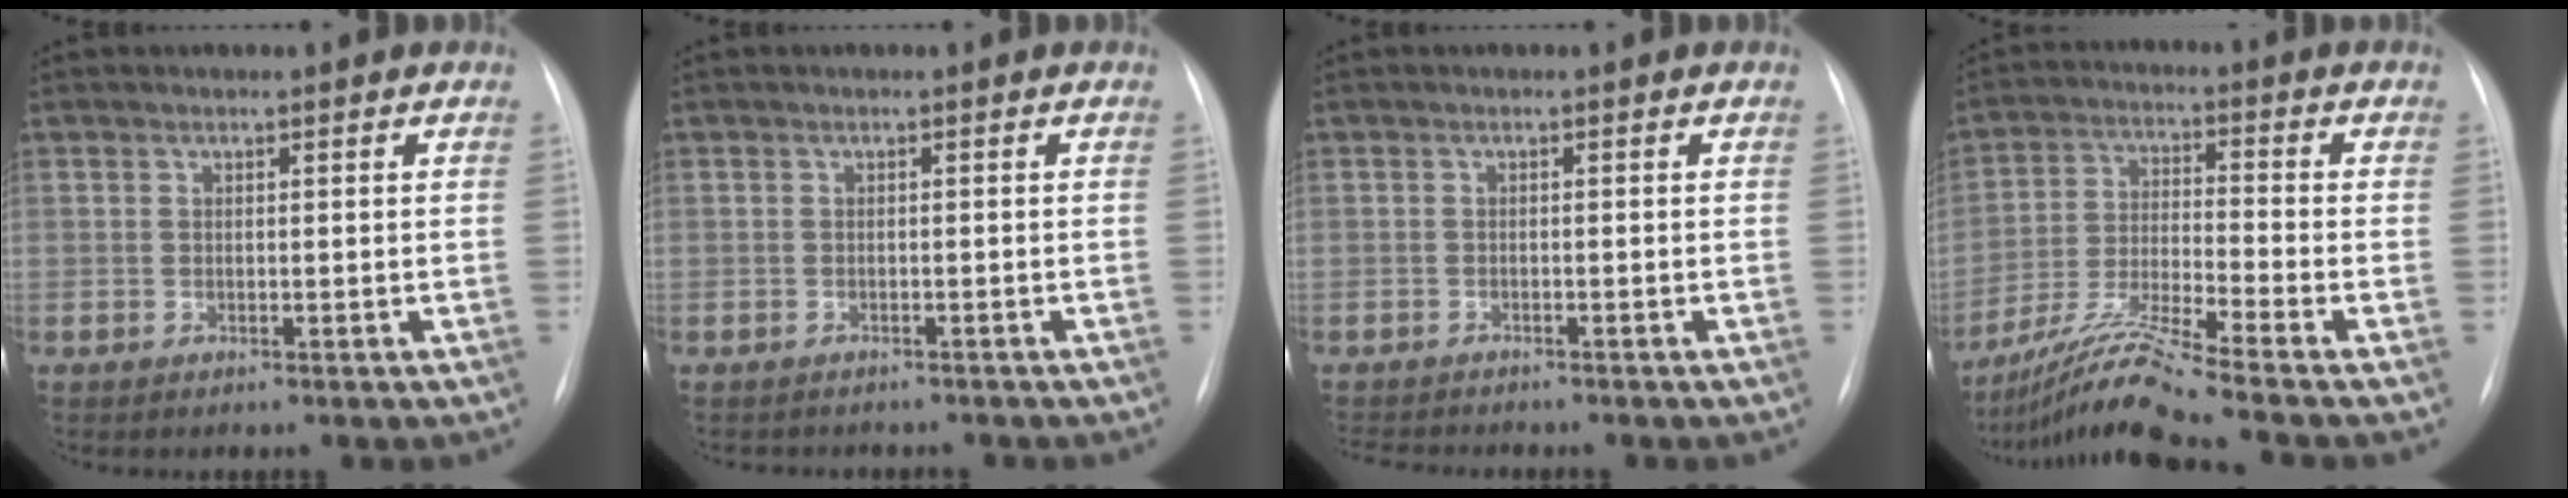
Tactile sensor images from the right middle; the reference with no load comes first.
{"total": 3.9, "force": [-3.5, 1.2, 1.0], "torque": [-0.009, -0.001, -0.040]}
{"total": 4.4, "force": [-4.2, 0.3, 1.4], "torque": [-0.015, -0.007, -0.063]}
{"total": 11.8, "force": [-9.9, -2.4, 5.8], "torque": [-0.120, -0.019, -0.184]}